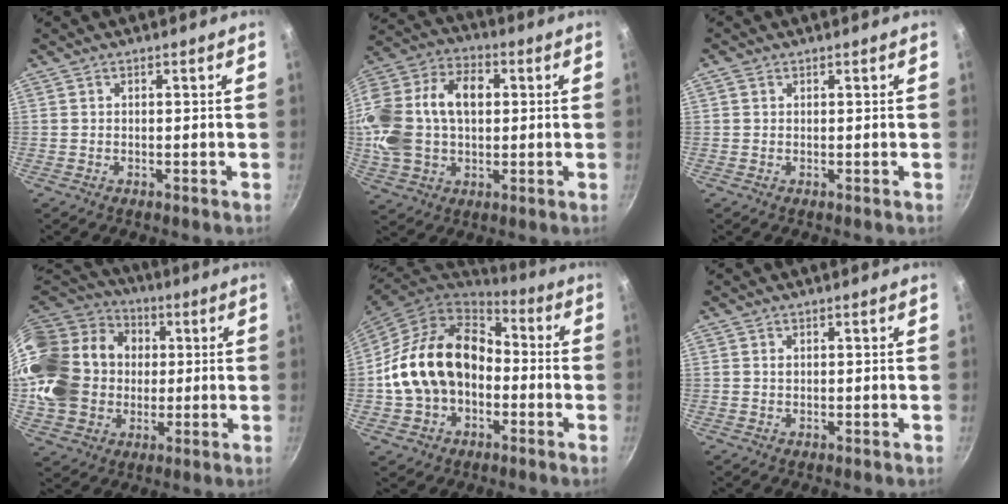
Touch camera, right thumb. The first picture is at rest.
{"total": 20.9, "force": [2.1, 14.4, 15.1], "torque": [-0.287, 0.037, 0.031]}
{"total": 0.8, "force": [0.3, 0.7, 0.3], "torque": [-0.008, 0.001, 0.003]}
{"total": 25.7, "force": [2.0, 21.1, 14.5], "torque": [-0.275, 0.043, 0.046]}
{"total": 19.4, "force": [-1.9, 14.4, 12.8], "torque": [-0.215, 0.056, -0.037]}
{"total": 0.6, "force": [0.2, 0.4, 0.4], "torque": [-0.005, 0.001, 0.003]}